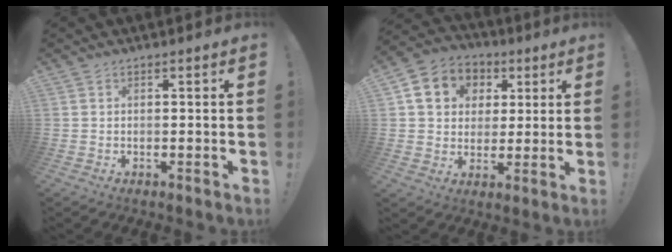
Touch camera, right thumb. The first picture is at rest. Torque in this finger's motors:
{"motor_torque": [0.22, 0.28, 0.56, 0.69, 0.00]}